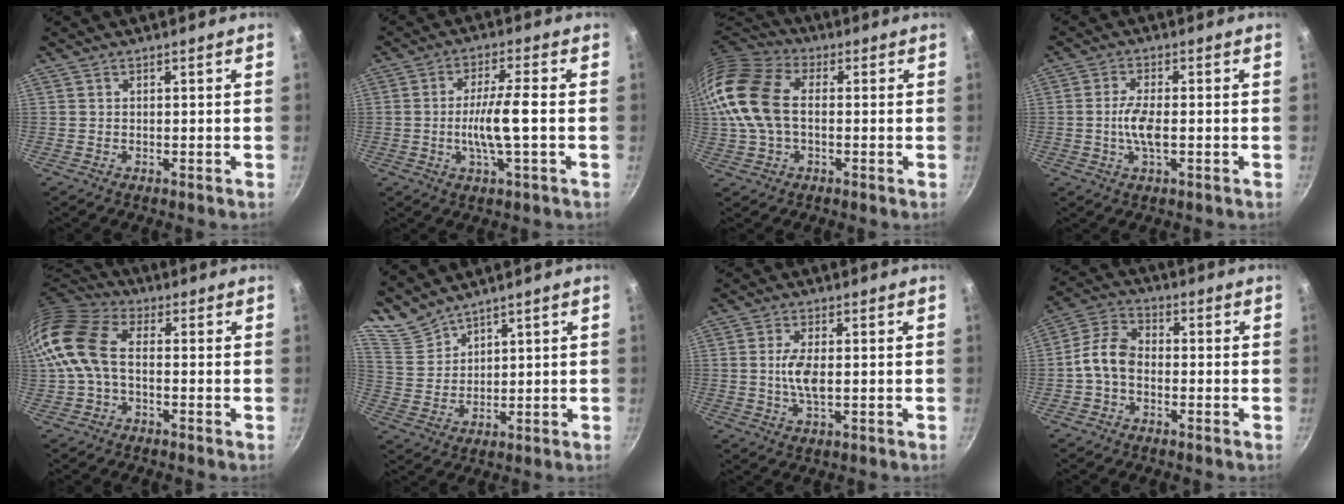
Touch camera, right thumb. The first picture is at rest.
{"total": 8.3, "force": [-1.1, 1.1, 8.1], "torque": [-0.159, 0.013, -0.022]}
{"total": 17.0, "force": [0.4, 11.3, 12.7], "torque": [-0.260, 0.037, -0.004]}
{"total": 5.6, "force": [-0.7, 2.0, 5.2], "torque": [-0.105, 0.005, -0.018]}
{"total": 12.6, "force": [-0.9, 7.9, 9.8], "torque": [-0.191, 0.038, -0.035]}
{"total": 5.8, "force": [5.3, 1.9, 0.9], "torque": [-0.019, -0.014, 0.126]}
{"total": 5.4, "force": [0.0, 2.2, 5.0], "torque": [-0.106, -0.001, -0.003]}
{"total": 7.3, "force": [-1.5, 4.7, 5.3], "torque": [-0.100, 0.034, -0.045]}